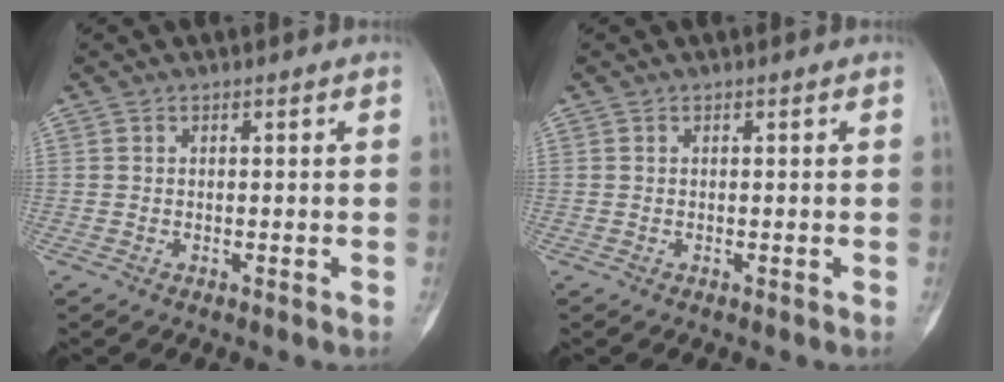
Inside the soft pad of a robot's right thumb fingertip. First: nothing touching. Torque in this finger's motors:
{"motor_torque": [0.14, 0.09, 0.06, -0.06, 0.03]}